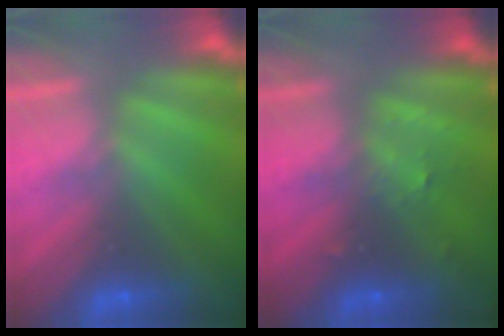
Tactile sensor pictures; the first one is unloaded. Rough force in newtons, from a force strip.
{"total": 2.9}